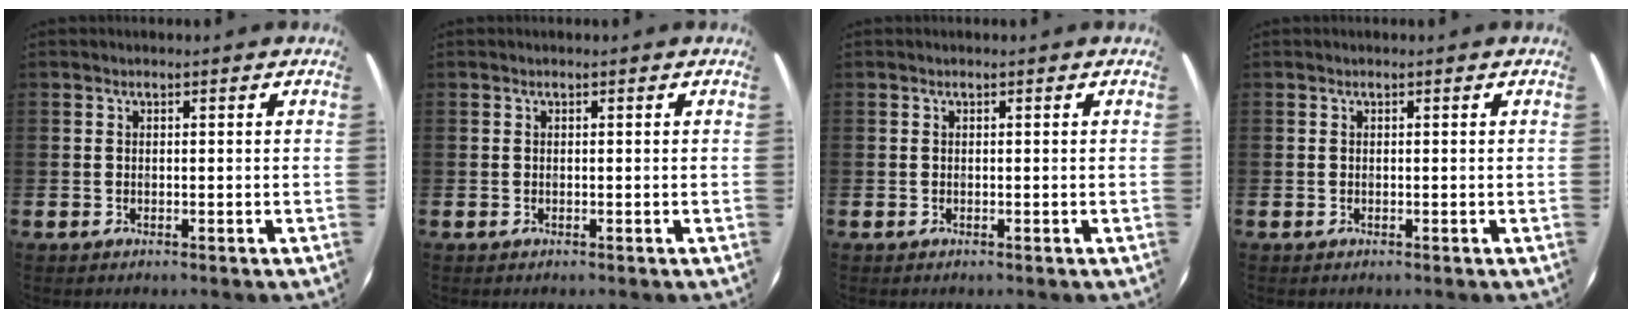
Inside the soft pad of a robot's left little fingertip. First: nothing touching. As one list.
[{"total": 0.0}, {"total": 0.0}, {"total": 0.0}]